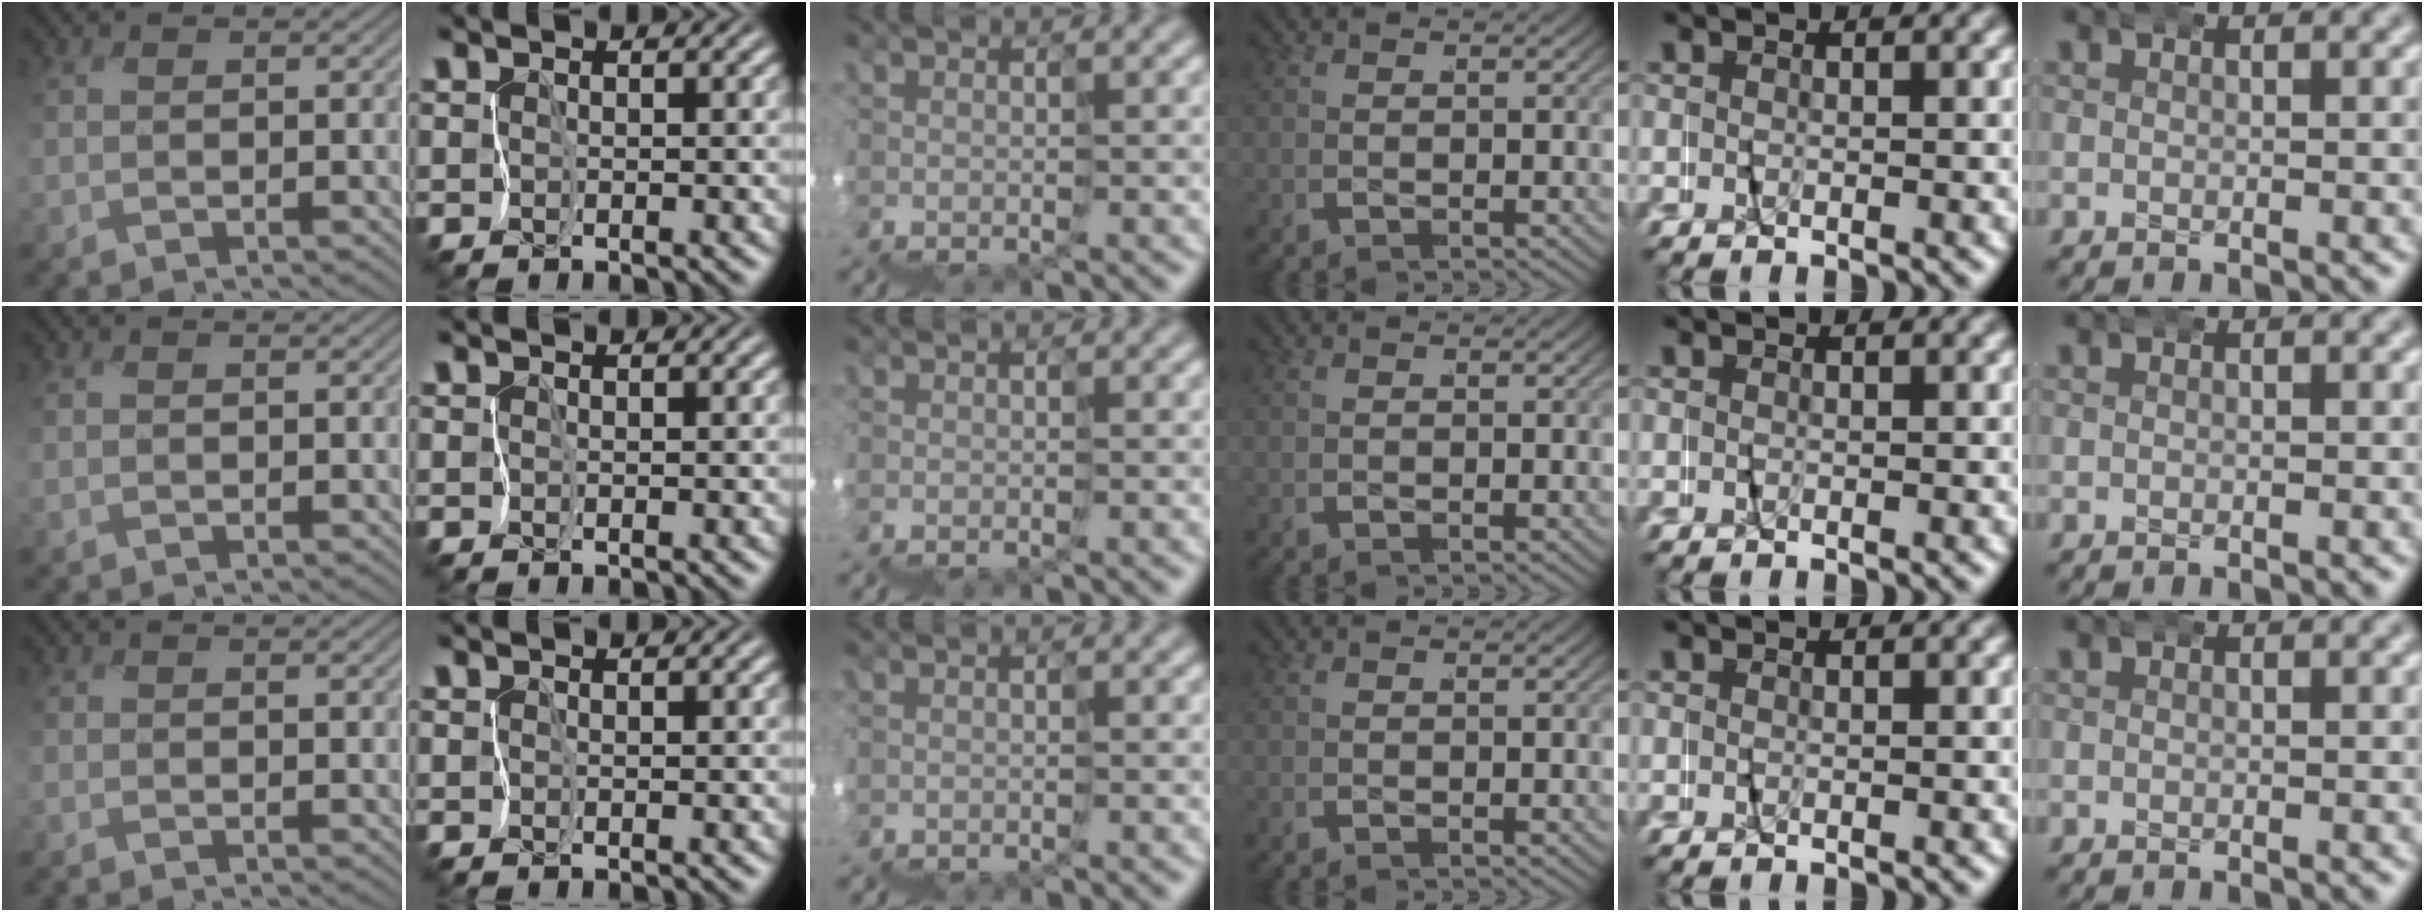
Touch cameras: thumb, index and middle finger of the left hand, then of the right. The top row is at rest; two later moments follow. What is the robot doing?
{"motion": "wrap", "object": "napkin"}